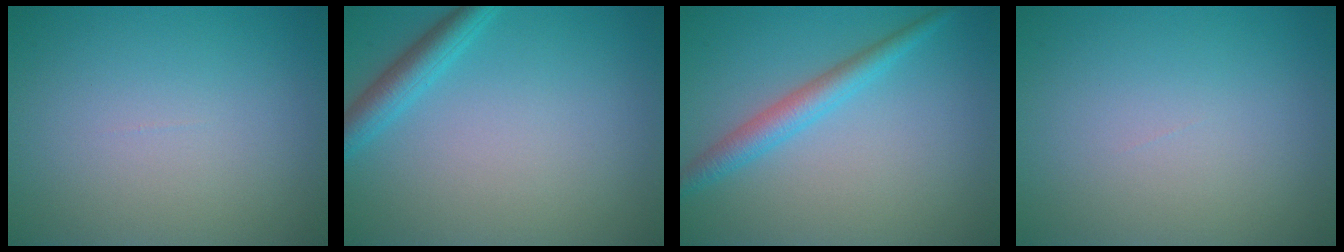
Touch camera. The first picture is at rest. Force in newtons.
{"total": 2.7, "press": 2.7, "slide": 0.1}
{"total": 2.9, "press": 2.9, "slide": 0.1}
{"total": 0.0}